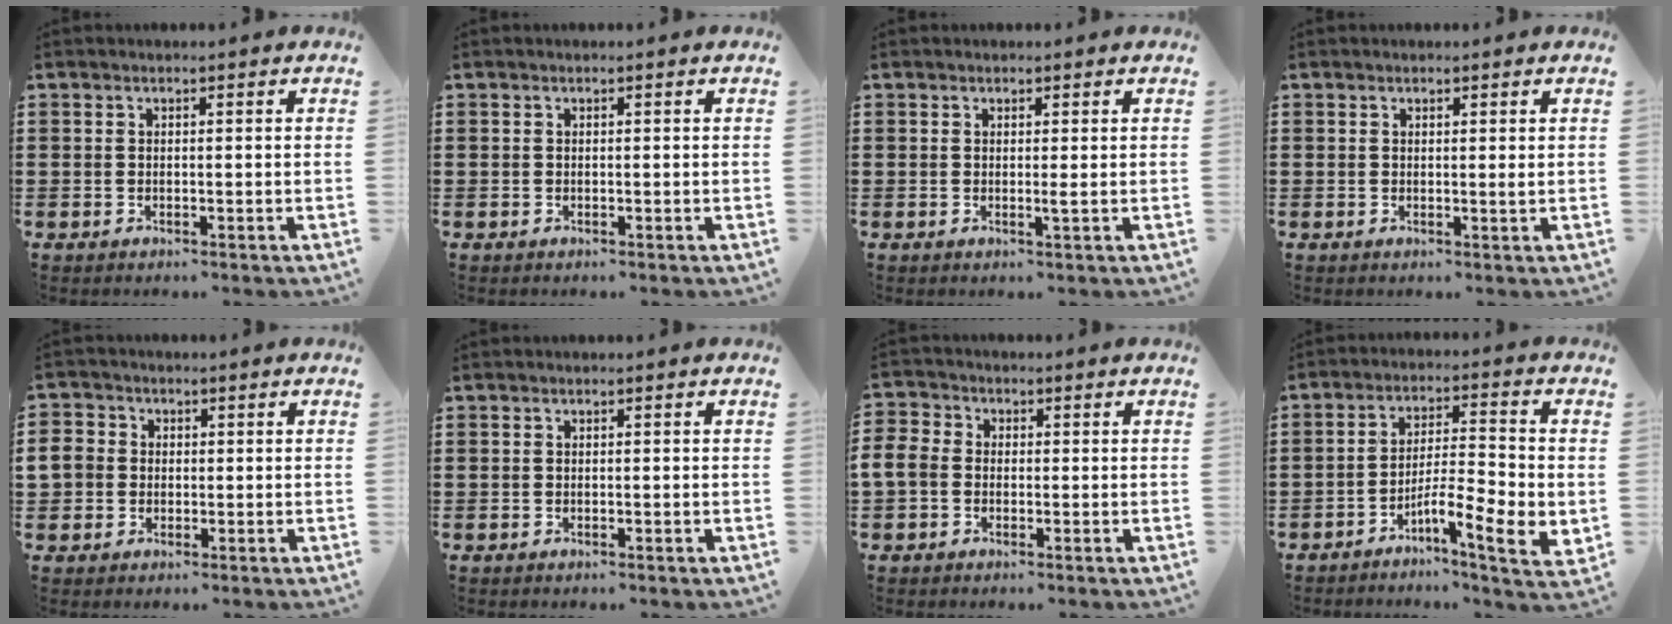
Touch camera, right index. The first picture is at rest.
{"total": 0.0}
{"total": 1.0, "force": [0.1, 0.0, 1.0], "torque": [-0.019, -0.002, 0.001]}
{"total": 0.8, "force": [0.3, 0.0, 0.7], "torque": [-0.015, -0.001, 0.006]}
{"total": 3.8, "force": [-0.2, 3.5, 1.3], "torque": [-0.059, 0.004, -0.012]}
{"total": 0.0}
{"total": 3.8, "force": [-1.2, 3.0, 1.8], "torque": [-0.062, 0.002, -0.033]}
{"total": 7.9, "force": [-3.4, 1.3, 7.0], "torque": [-0.107, -0.010, -0.060]}